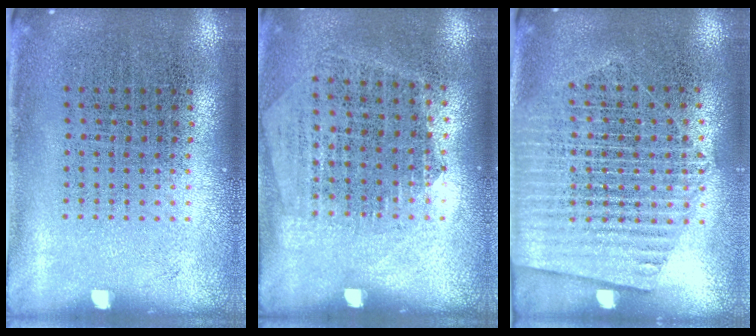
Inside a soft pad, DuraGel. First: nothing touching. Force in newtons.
{"total": 1.4, "press": 1.2, "slide": 0.6}
{"total": 1.4, "press": 1.3, "slide": 0.7}